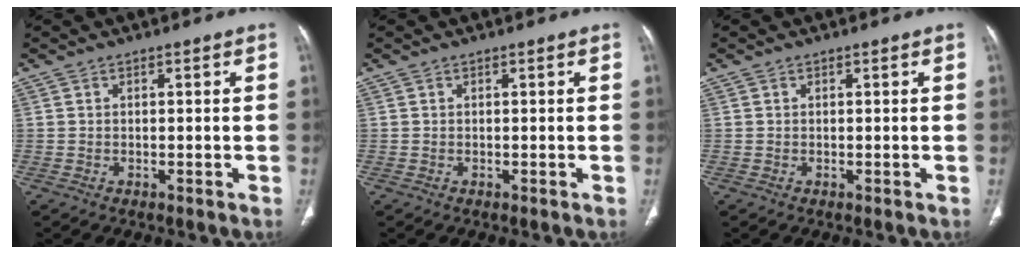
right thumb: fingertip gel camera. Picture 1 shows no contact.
{"total": 0.0}
{"total": 0.0}